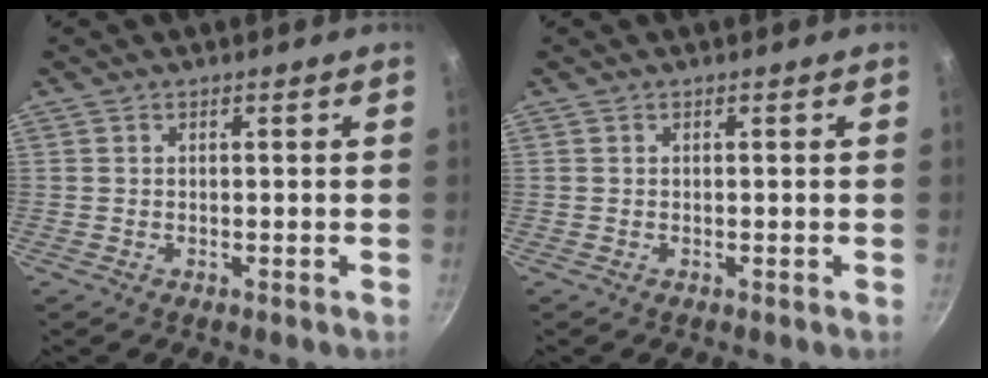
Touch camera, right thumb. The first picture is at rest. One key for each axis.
{"total": 0.0}